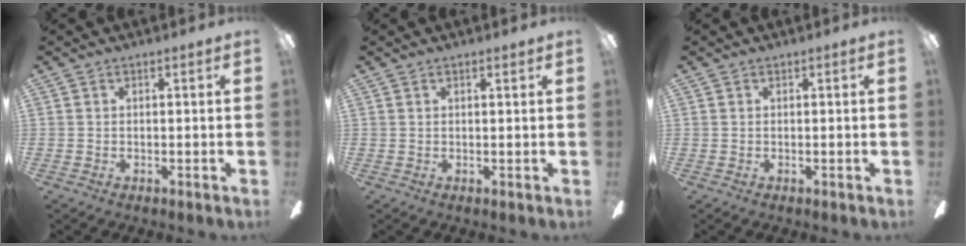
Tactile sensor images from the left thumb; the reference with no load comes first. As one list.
[{"total": 1.2, "force": [0.7, 0.1, 0.9], "torque": [-0.021, -0.001, 0.013]}, {"total": 0.0}]